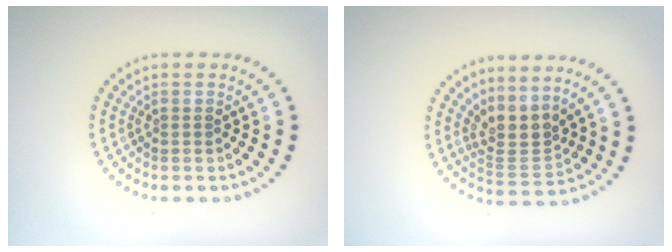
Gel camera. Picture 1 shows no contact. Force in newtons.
{"total": 3.0, "press": 2.0, "slide": 2.2}